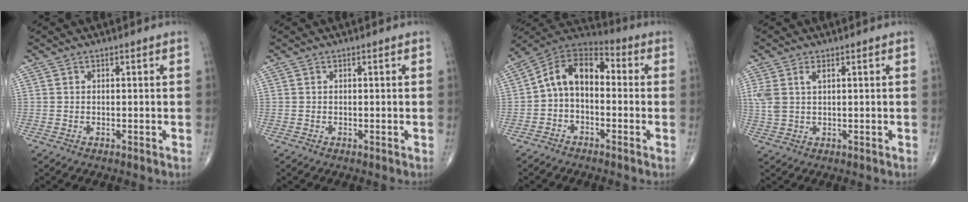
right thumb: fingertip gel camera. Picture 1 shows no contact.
{"total": 0.0}
{"total": 11.3, "force": [-0.5, 7.3, 8.6], "torque": [-0.127, 0.048, -0.026]}
{"total": 4.4, "force": [1.5, 2.2, 3.5], "torque": [-0.092, 0.009, 0.037]}